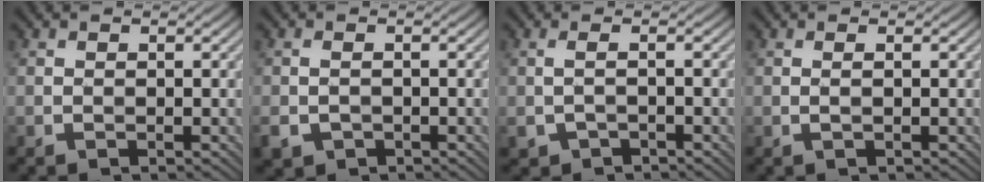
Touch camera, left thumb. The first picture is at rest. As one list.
[{"total": 2.6, "force": [-1.0, 1.9, 1.5], "torque": [-0.046, -0.006, -0.022]}, {"total": 1.2, "force": [-0.8, 0.3, 0.9], "torque": [-0.026, -0.003, -0.014]}, {"total": 0.7, "force": [0.0, -0.1, 0.7], "torque": [-0.015, 0.000, -0.001]}]